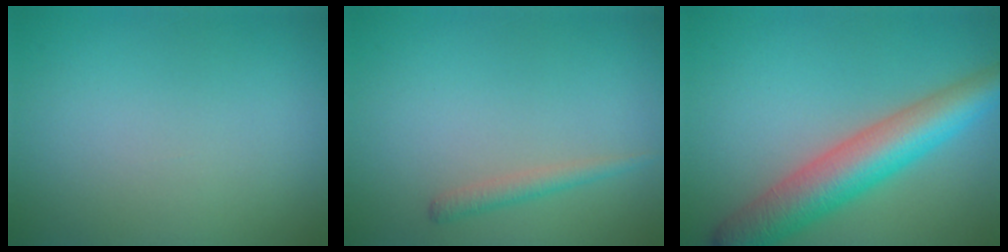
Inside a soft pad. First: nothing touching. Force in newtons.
{"total": 1.4, "press": 1.3, "slide": 0.1}
{"total": 7.3, "press": 7.3, "slide": 0.2}